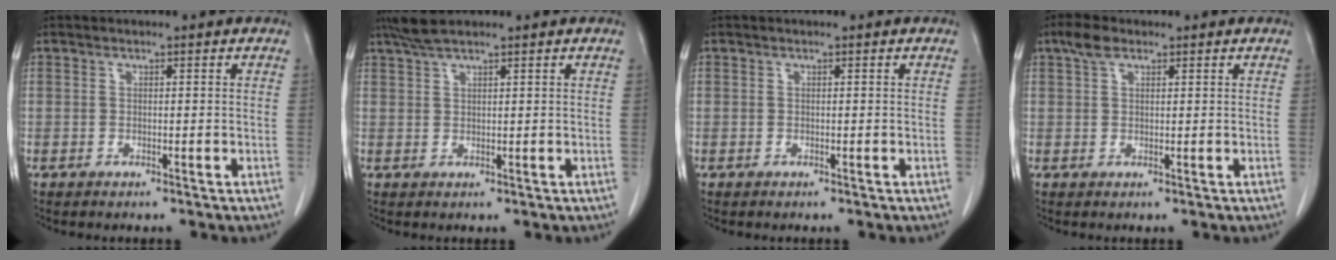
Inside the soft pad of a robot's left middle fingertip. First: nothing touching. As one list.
[{"total": 3.5, "force": [2.9, 0.2, 1.9], "torque": [-0.046, 0.010, 0.060]}, {"total": 0.0}, {"total": 2.7, "force": [1.8, 1.3, 1.6], "torque": [-0.037, 0.013, 0.036]}]